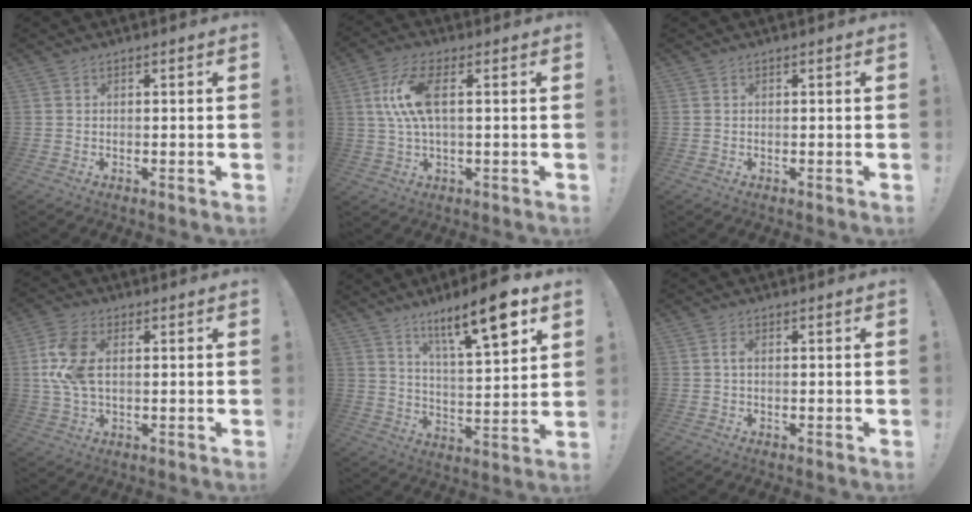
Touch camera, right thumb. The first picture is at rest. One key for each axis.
{"total": 11.5, "fx": 1.8, "fy": 4.3, "fz": 10.5, "tx": -0.204, "ty": -0.006, "tz": 0.030}
{"total": 0.0}
{"total": 10.2, "fx": 1.2, "fy": 6.1, "fz": 8.1, "tx": -0.169, "ty": 0.001, "tz": 0.024}
{"total": 15.6, "fx": 9.2, "fy": 2.8, "fz": 12.2, "tx": -0.192, "ty": -0.049, "tz": 0.138}
{"total": 1.4, "fx": -0.1, "fy": 0.4, "fz": 1.3, "tx": -0.025, "ty": 0.005, "tz": -0.004}